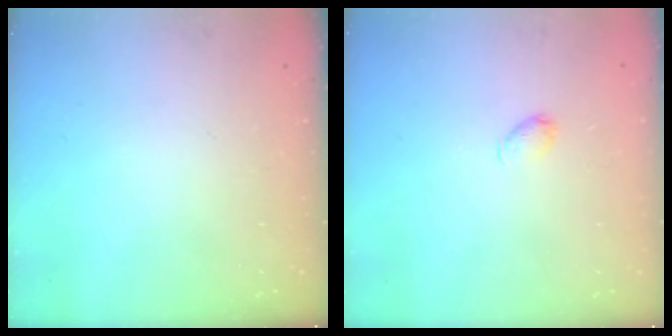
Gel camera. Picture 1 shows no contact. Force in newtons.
{"total": 3.2, "press": 3.1, "slide": 0.6}